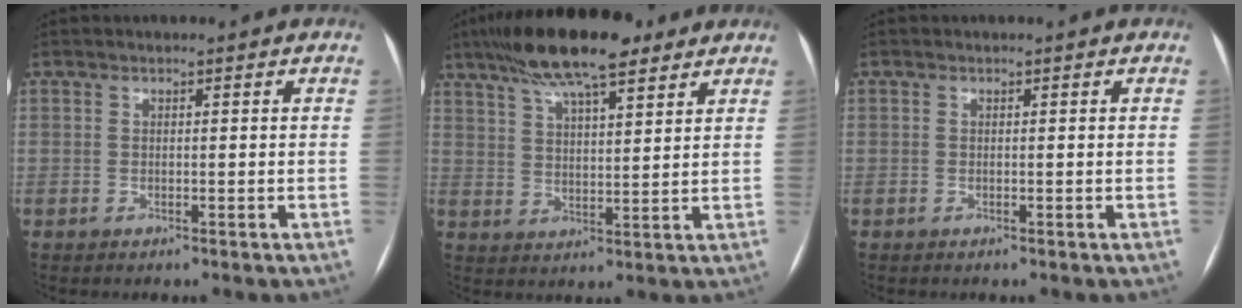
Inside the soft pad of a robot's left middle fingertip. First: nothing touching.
{"total": 14.5, "force": [10.3, 3.3, 9.6], "torque": [-0.175, 0.029, 0.176]}
{"total": 0.0}